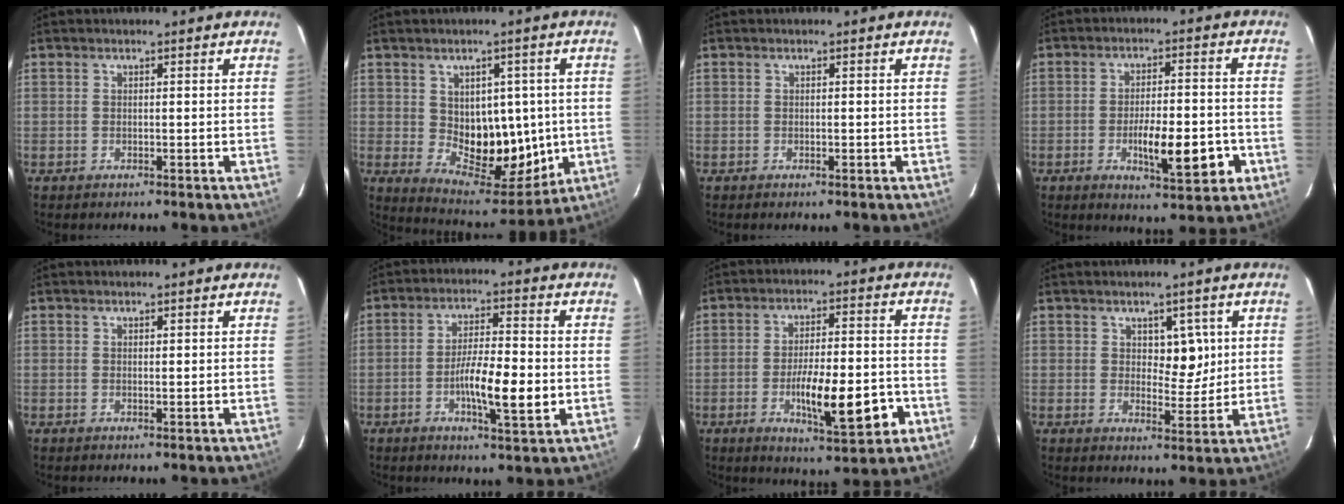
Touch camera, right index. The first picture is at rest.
{"total": 13.6, "force": [-0.1, 7.9, 11.0], "torque": [-0.161, 0.005, 0.026]}
{"total": 0.5, "force": [-0.2, 0.3, 0.4], "torque": [-0.013, -0.001, -0.003]}
{"total": 10.7, "force": [-3.5, 2.9, 9.7], "torque": [-0.149, 0.001, -0.049]}
{"total": 0.7, "force": [0.2, 0.4, 0.6], "torque": [-0.014, -0.001, 0.004]}
{"total": 9.8, "force": [-2.1, 2.0, 9.4], "torque": [-0.165, 0.003, -0.035]}
{"total": 13.4, "force": [-4.4, 3.4, 12.1], "torque": [-0.191, 0.001, -0.064]}
{"total": 5.5, "force": [1.6, 3.1, 4.2], "torque": [-0.056, 0.006, 0.030]}